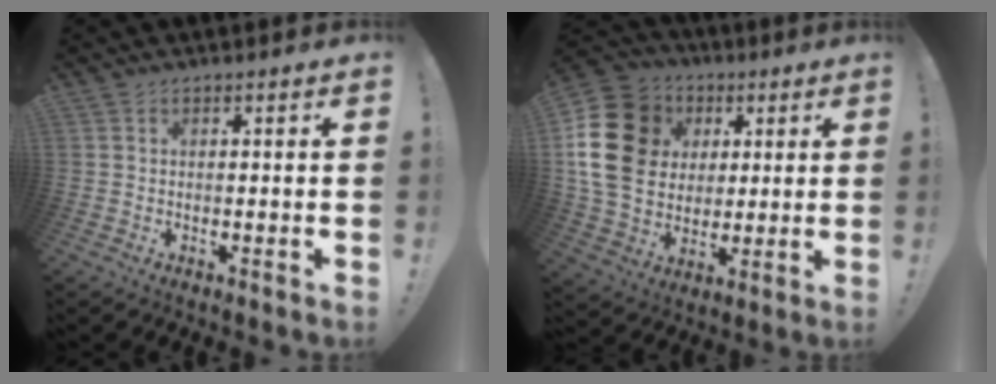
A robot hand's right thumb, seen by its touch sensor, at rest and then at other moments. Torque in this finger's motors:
{"motor_torque": [0.11, 1.04, 1.71, 0.04, 0.52]}